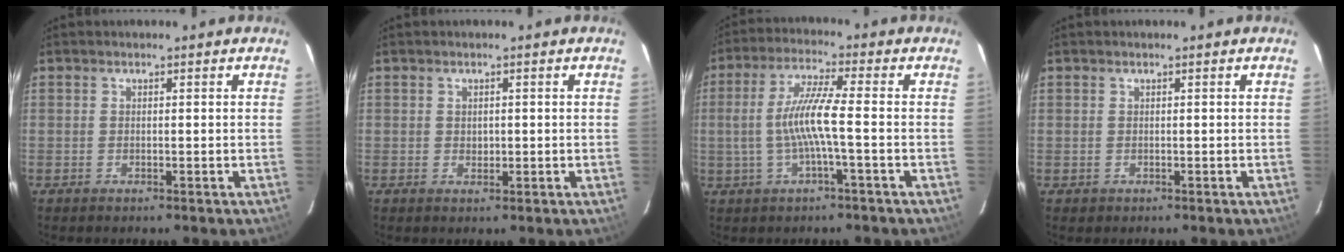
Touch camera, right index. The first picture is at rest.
{"total": 1.2, "force": [0.1, 1.1, 0.5], "torque": [-0.006, 0.001, 0.003]}
{"total": 8.3, "force": [-1.3, 0.1, 8.2], "torque": [-0.171, 0.003, -0.020]}
{"total": 0.8, "force": [-0.1, 0.7, 0.0], "torque": [0.002, 0.000, -0.001]}